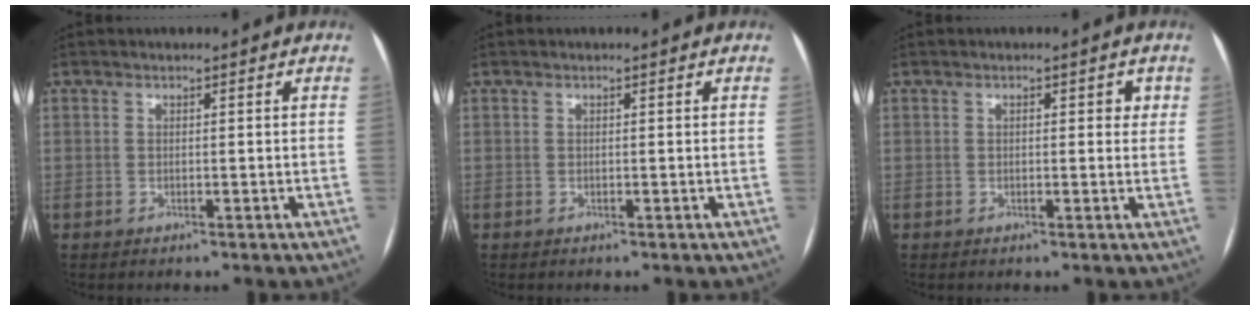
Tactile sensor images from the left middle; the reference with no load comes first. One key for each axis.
{"total": 0.0}
{"total": 2.7, "fx": 1.0, "fy": 1.3, "fz": 2.2, "tx": -0.024, "ty": 0.008, "tz": 0.007}